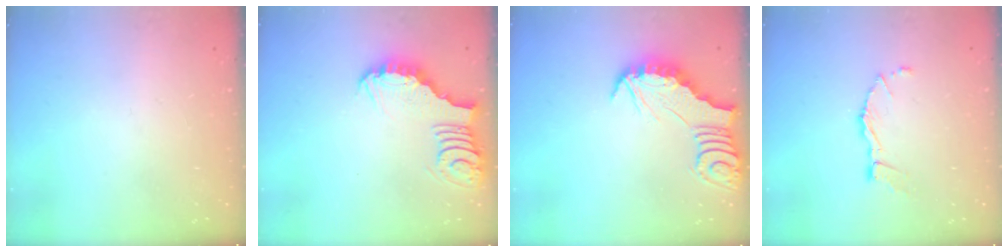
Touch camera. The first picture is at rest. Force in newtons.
{"total": 3.4, "press": 3.4, "slide": 0.2}
{"total": 3.0, "press": 3.0, "slide": 0.3}
{"total": 7.9, "press": 7.8, "slide": 0.6}